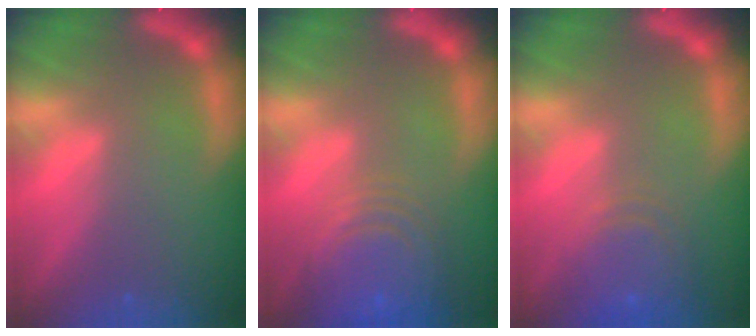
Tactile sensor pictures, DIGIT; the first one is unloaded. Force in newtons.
{"total": 10.0}
{"total": 6.1}